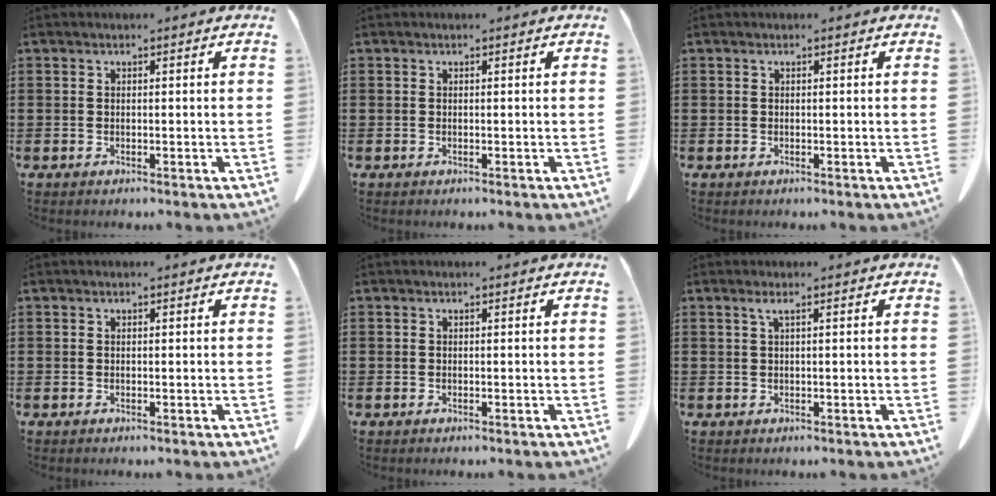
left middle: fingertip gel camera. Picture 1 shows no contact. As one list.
[{"total": 0.0}, {"total": 0.0}, {"total": 0.0}, {"total": 0.0}, {"total": 1.1, "force": [0.4, 0.0, 1.1], "torque": [-0.022, 0.001, 0.006]}]